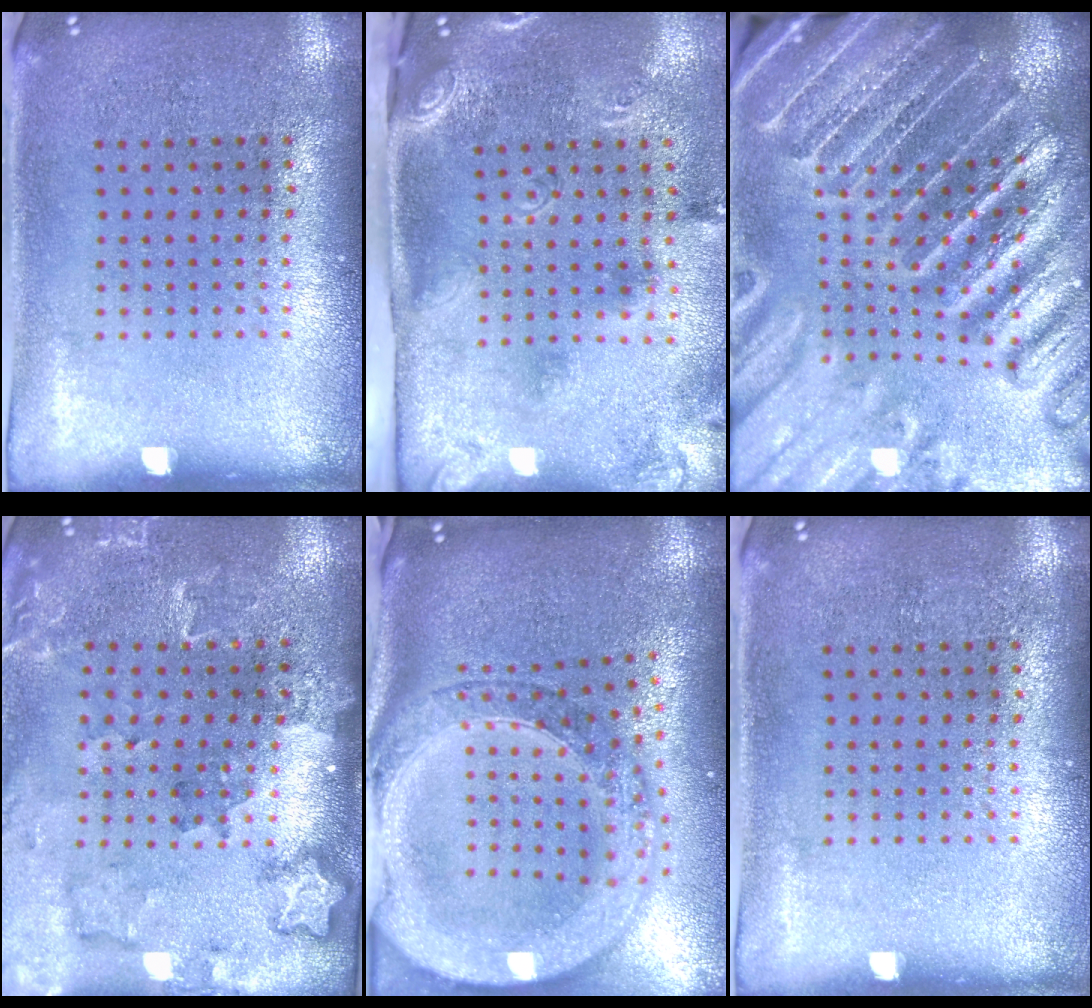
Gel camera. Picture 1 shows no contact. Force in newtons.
{"total": 2.8, "press": 1.7, "slide": 2.2}
{"total": 4.4, "press": 4.1, "slide": 1.5}
{"total": 1.8, "press": 1.8, "slide": 0.0}
{"total": 3.5, "press": 2.8, "slide": 2.1}
{"total": 0.0}